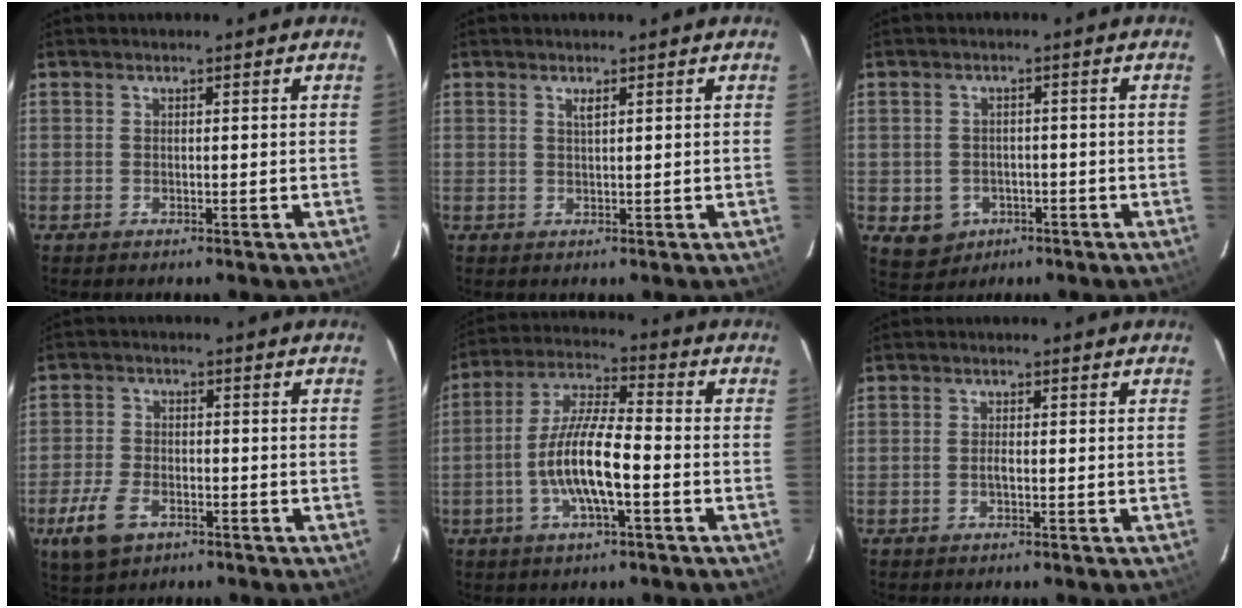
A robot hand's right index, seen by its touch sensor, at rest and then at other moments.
{"total": 0.9, "force": [0.5, 0.0, 0.8], "torque": [-0.015, 0.001, 0.010]}
{"total": 5.9, "force": [-2.3, 5.1, 1.9], "torque": [-0.050, 0.007, -0.018]}
{"total": 8.2, "force": [-4.3, 4.7, 5.1], "torque": [-0.131, -0.008, -0.078]}
{"total": 11.7, "force": [-3.7, 2.6, 10.8], "torque": [-0.220, 0.000, -0.070]}
{"total": 1.1, "force": [-0.5, 0.2, 0.9], "torque": [-0.018, -0.001, -0.008]}